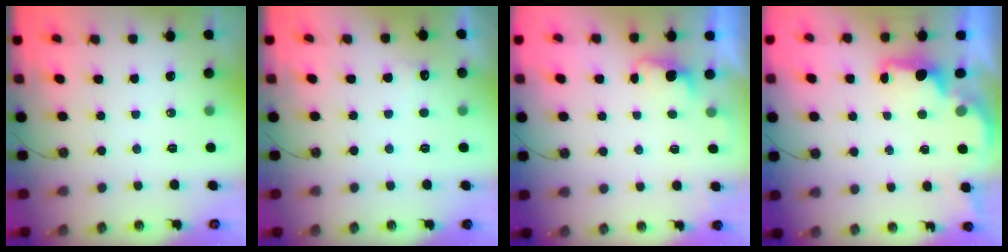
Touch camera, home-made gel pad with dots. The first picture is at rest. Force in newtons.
{"total": 4.6, "press": 4.4, "slide": 1.2}
{"total": 1.9, "press": 1.6, "slide": 0.9}
{"total": 2.7, "press": 2.6, "slide": 0.6}